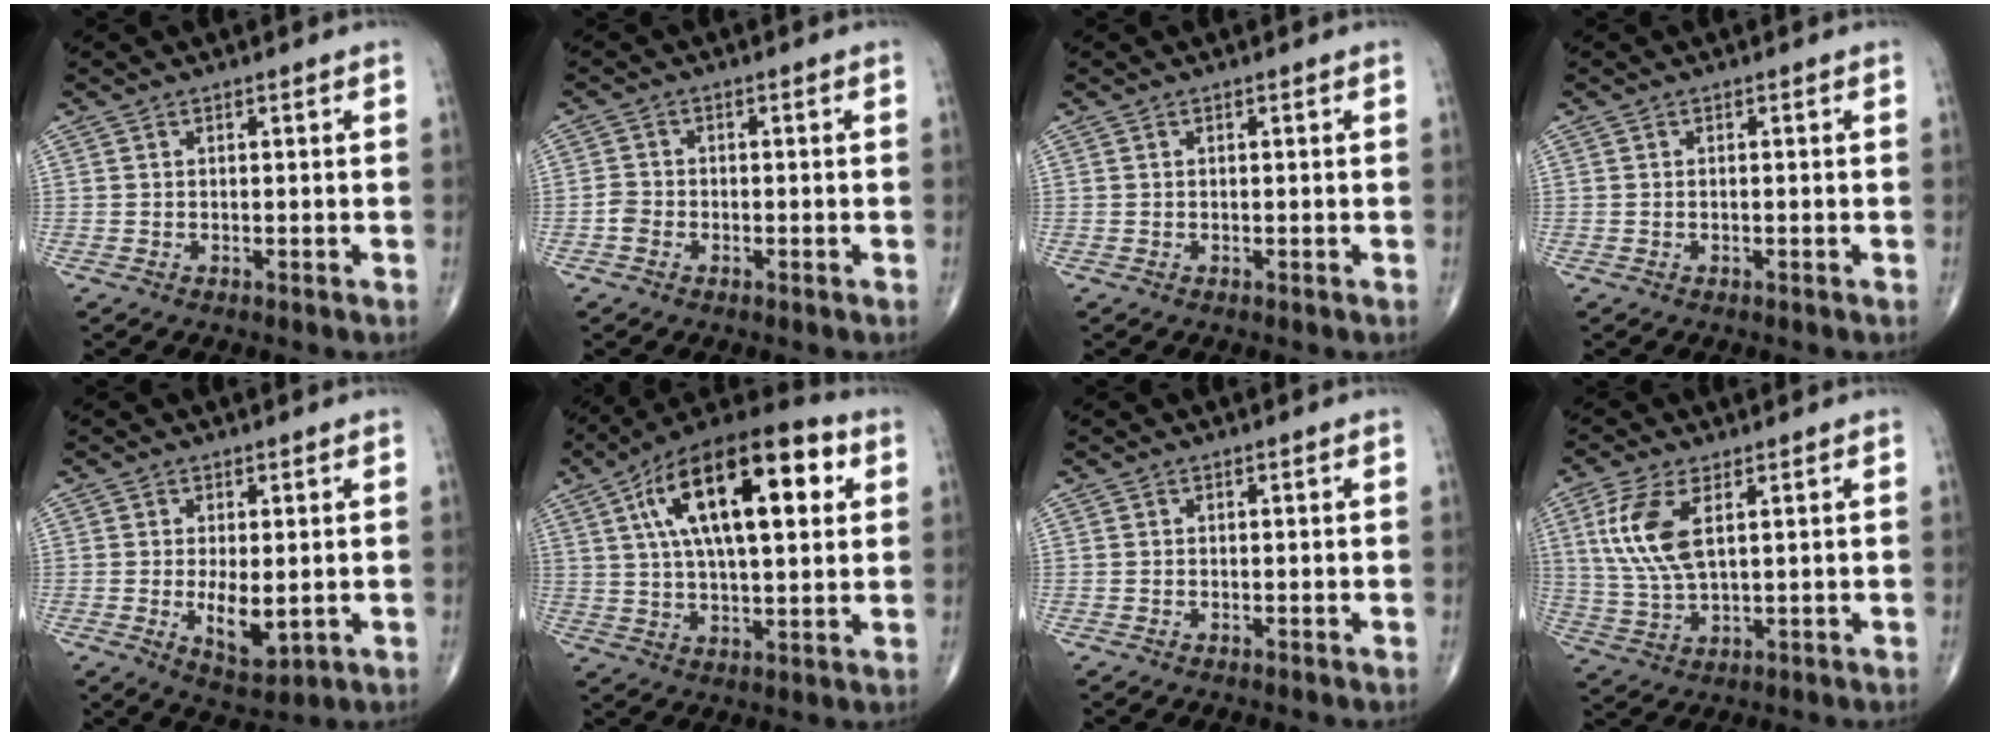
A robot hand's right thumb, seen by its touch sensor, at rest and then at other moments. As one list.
[{"total": 2.1, "force": [-1.0, 1.6, 1.0], "torque": [-0.016, 0.008, -0.023]}, {"total": 0.0}, {"total": 0.0}, {"total": 6.5, "force": [-0.7, 2.9, 5.8], "torque": [-0.090, -0.017, -0.002]}, {"total": 23.4, "force": [7.3, 9.6, 20.0], "torque": [-0.325, 0.013, 0.111]}, {"total": 0.0}, {"total": 10.3, "force": [3.2, 4.4, 8.8], "torque": [-0.199, -0.007, 0.069]}]